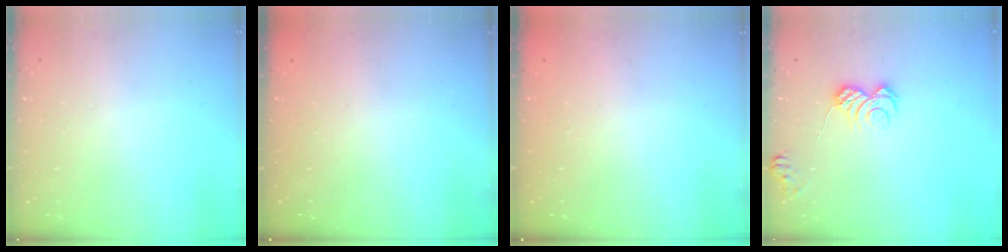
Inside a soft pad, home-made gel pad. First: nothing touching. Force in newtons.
{"total": 2.2, "press": 2.1, "slide": 0.7}
{"total": 2.3, "press": 2.2, "slide": 0.8}
{"total": 7.7, "press": 7.7, "slide": 0.9}